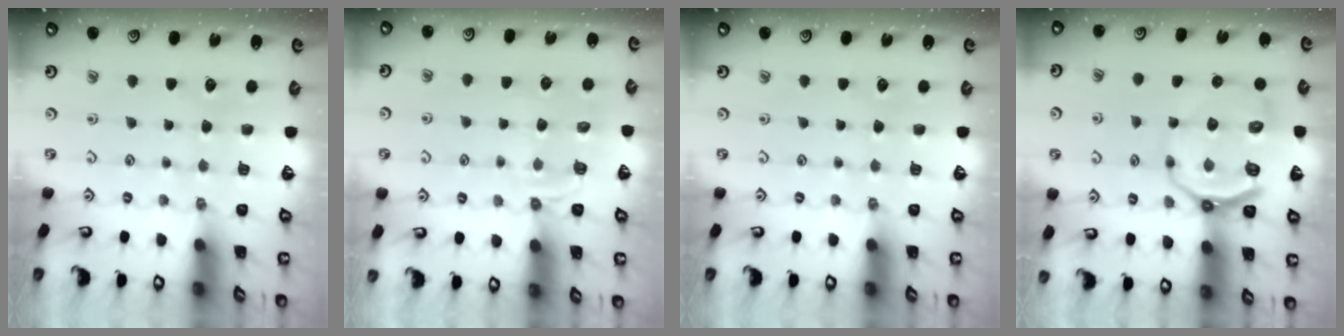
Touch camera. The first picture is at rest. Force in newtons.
{"total": 4.0, "press": 3.4, "slide": 1.9}
{"total": 0.0}
{"total": 10.7, "press": 10.2, "slide": 3.4}